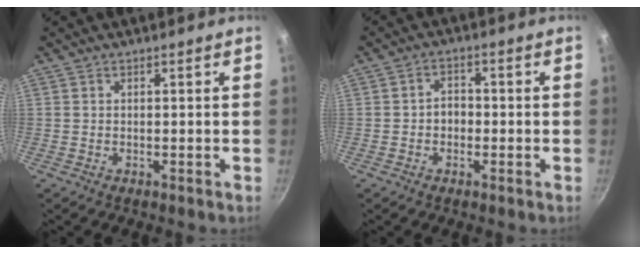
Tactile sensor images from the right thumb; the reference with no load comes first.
{"total": 3.2, "force": [-0.7, 2.5, 1.9], "torque": [-0.007, 0.013, -0.013]}